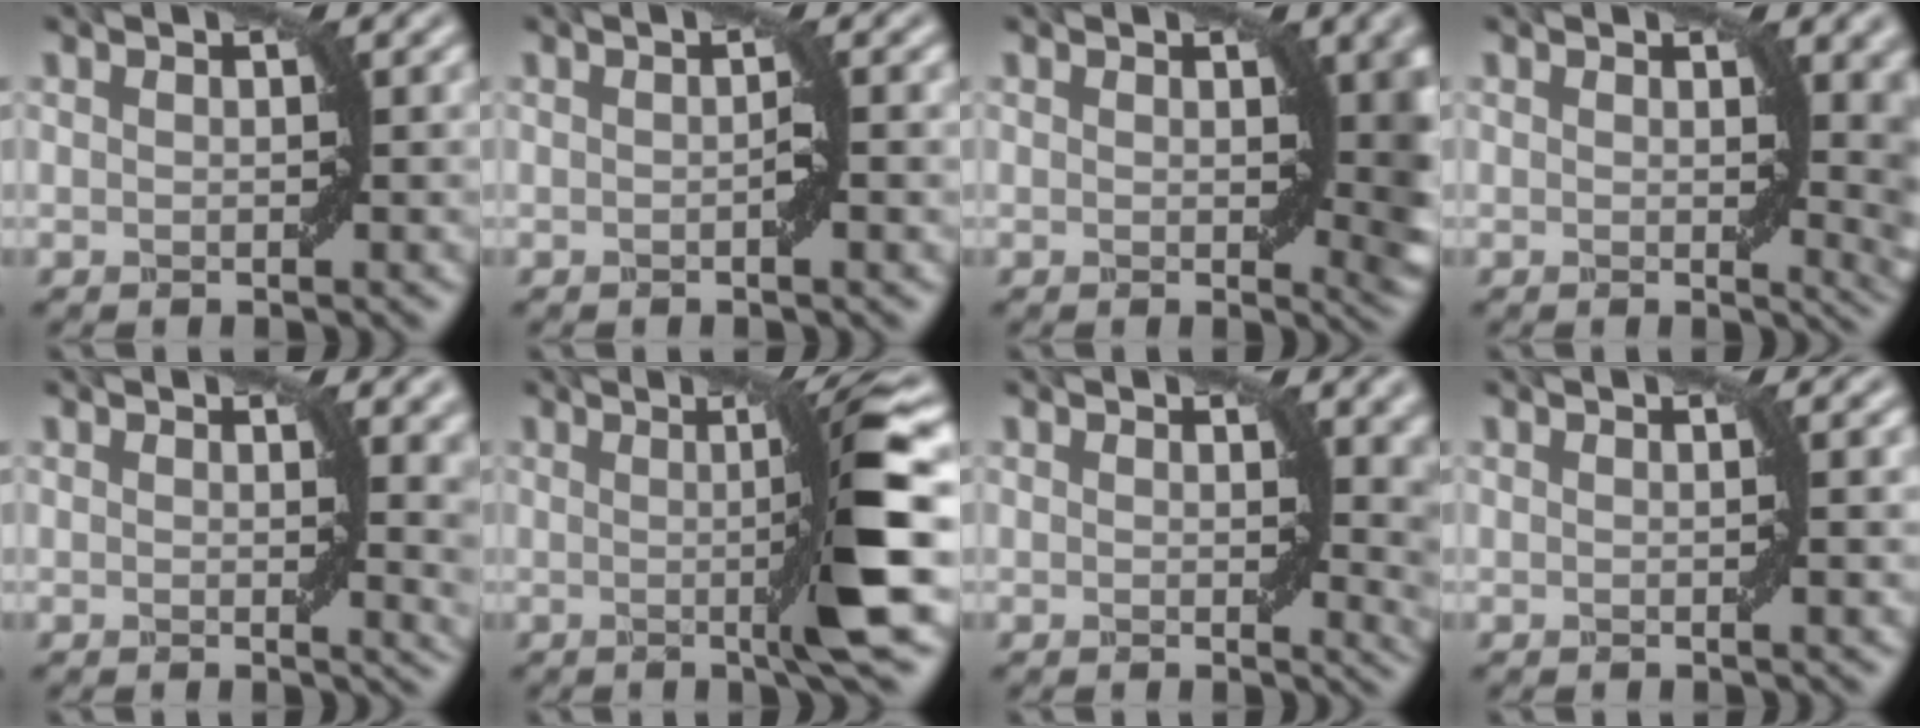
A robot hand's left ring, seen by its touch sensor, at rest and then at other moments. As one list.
[{"total": 1.3, "force": [-0.2, -0.1, 1.3], "torque": [-0.019, 0.002, -0.003]}, {"total": 4.9, "force": [0.9, 2.3, 4.3], "torque": [-0.037, -0.007, 0.017]}, {"total": 6.1, "force": [1.3, 2.5, 5.4], "torque": [-0.038, -0.007, 0.024]}, {"total": 4.6, "force": [1.2, 1.6, 4.2], "torque": [-0.033, -0.006, 0.023]}, {"total": 7.2, "force": [0.0, 0.6, 7.2], "torque": [-0.109, 0.000, 0.001]}, {"total": 4.5, "force": [1.3, 2.2, 3.7], "torque": [-0.032, -0.010, 0.023]}, {"total": 0.8, "force": [0.0, -0.1, 0.8], "torque": [-0.012, 0.003, -0.001]}]